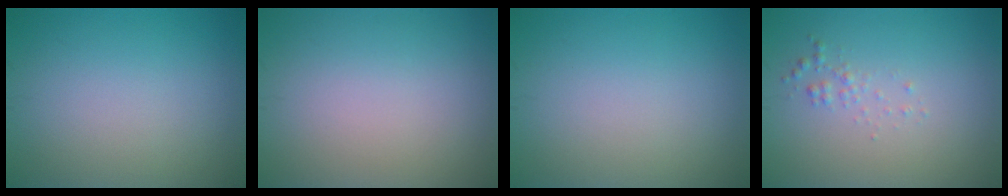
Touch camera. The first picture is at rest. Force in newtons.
{"total": 0.0}
{"total": 0.0}
{"total": 0.9, "press": 0.9, "slide": 0.0}